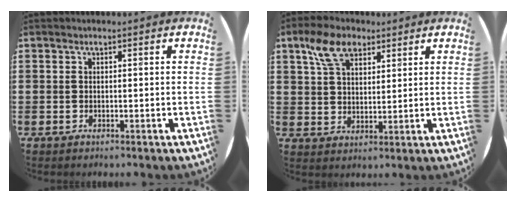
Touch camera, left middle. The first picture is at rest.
{"total": 6.9, "force": [4.3, 3.9, 3.6], "torque": [-0.078, 0.008, 0.081]}